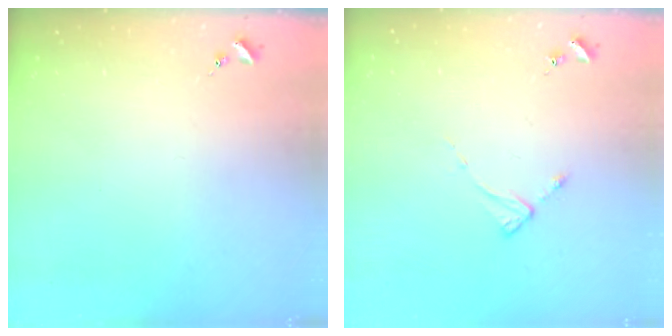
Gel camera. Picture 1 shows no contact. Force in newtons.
{"total": 2.5, "press": 2.5, "slide": 0.3}